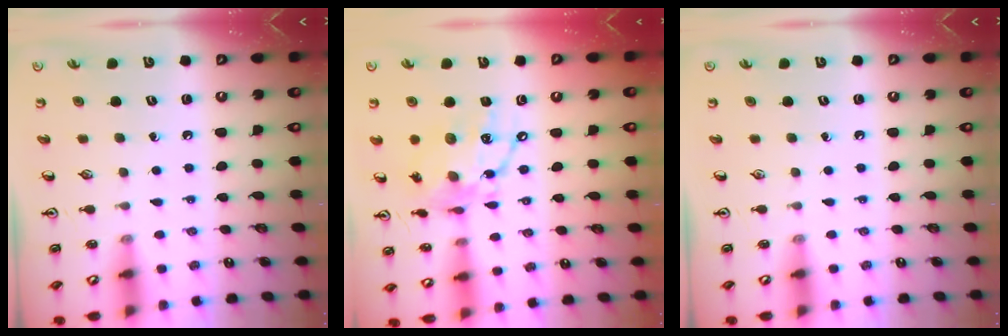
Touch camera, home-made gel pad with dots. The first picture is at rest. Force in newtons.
{"total": 14.0, "press": 13.9, "slide": 1.6}
{"total": 0.0}